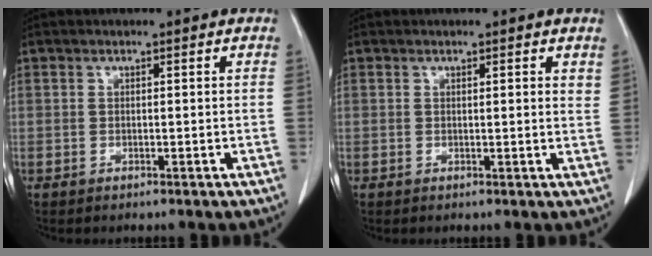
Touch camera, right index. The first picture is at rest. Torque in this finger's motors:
{"motor_torque": [-0.12, 0.08, -0.02, -0.01]}